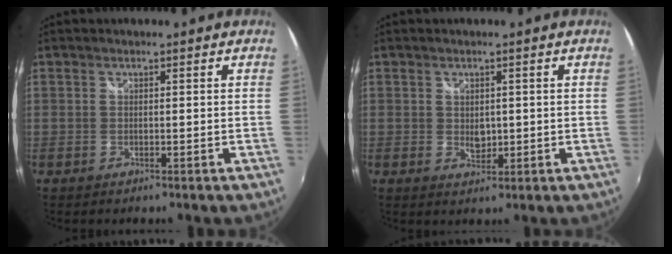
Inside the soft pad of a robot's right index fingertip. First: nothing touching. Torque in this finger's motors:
{"motor_torque": [-0.73, 0.72, 0.04, 0.01]}